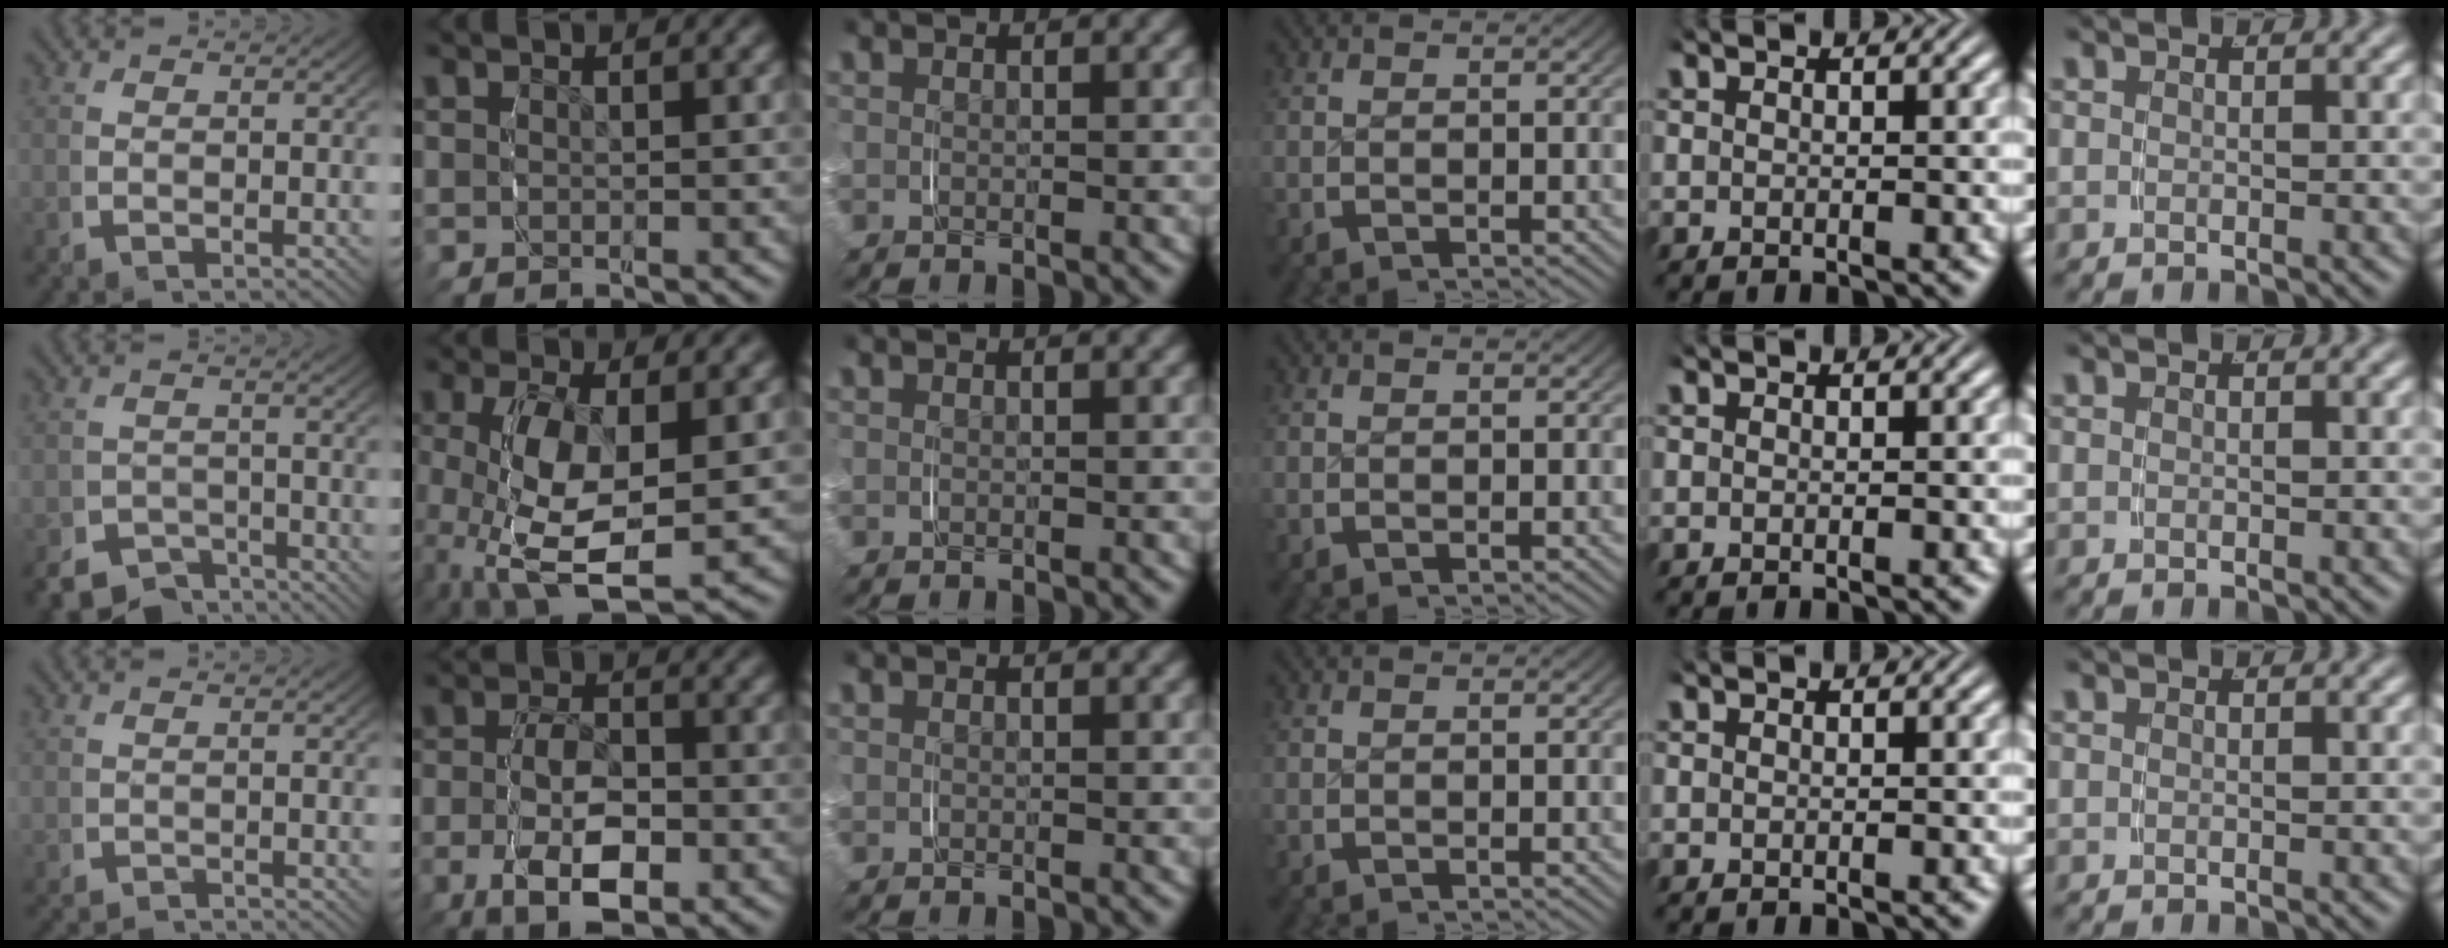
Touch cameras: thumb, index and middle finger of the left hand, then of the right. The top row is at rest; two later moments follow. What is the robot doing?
{"motion": "grasp_and_lifting", "object": "key"}